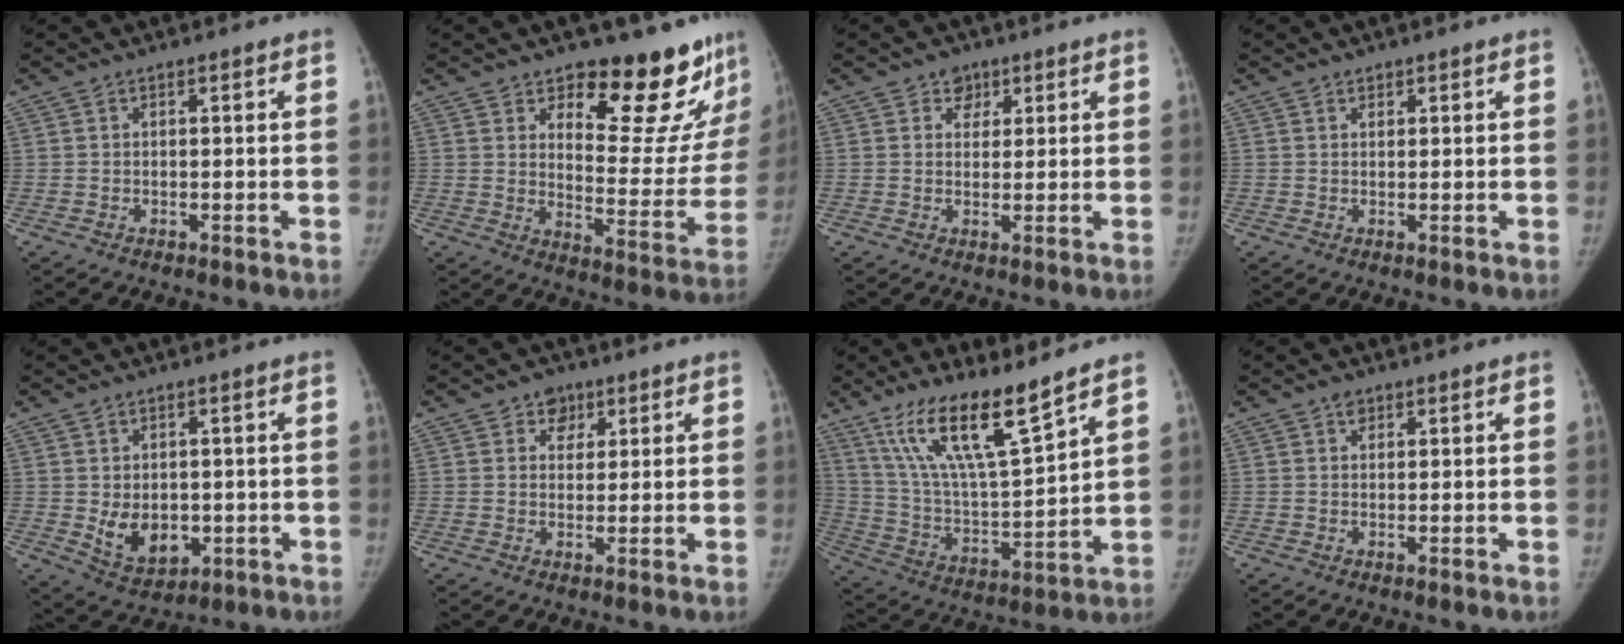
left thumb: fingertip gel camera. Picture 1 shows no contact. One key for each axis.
{"total": 18.5, "fx": 14.6, "fy": 6.9, "fz": 9.1, "tx": -0.062, "ty": -0.124, "tz": 0.188}
{"total": 3.4, "fx": 1.8, "fy": 2.7, "fz": 0.8, "tx": 0.013, "ty": -0.006, "tz": 0.022}
{"total": 1.0, "fx": 0.7, "fy": 0.7, "fz": 0.2, "tx": 0.008, "ty": -0.004, "tz": 0.009}
{"total": 7.9, "fx": -0.8, "fy": 5.8, "fz": 5.4, "tx": -0.062, "ty": -0.012, "tz": 0.006}
{"total": 3.8, "fx": 2.0, "fy": 3.1, "fz": 1.1, "tx": 0.012, "ty": -0.006, "tz": 0.025}
{"total": 17.1, "fx": 12.0, "fy": 3.1, "fz": 11.7, "tx": -0.198, "ty": -0.064, "tz": 0.234}
{"total": 1.6, "fx": 0.9, "fy": 1.1, "fz": 0.6, "tx": 0.001, "ty": -0.003, "tz": 0.012}